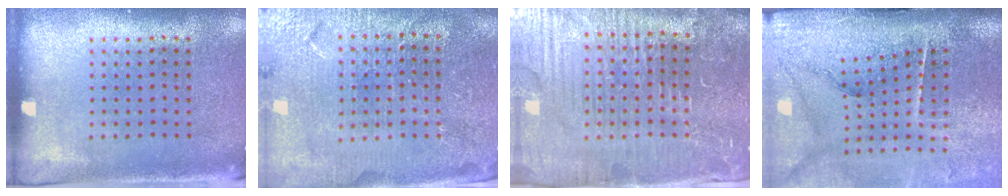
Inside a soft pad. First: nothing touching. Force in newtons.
{"total": 4.1, "press": 3.9, "slide": 1.2}
{"total": 5.6, "press": 5.2, "slide": 2.1}
{"total": 4.7, "press": 3.7, "slide": 2.9}